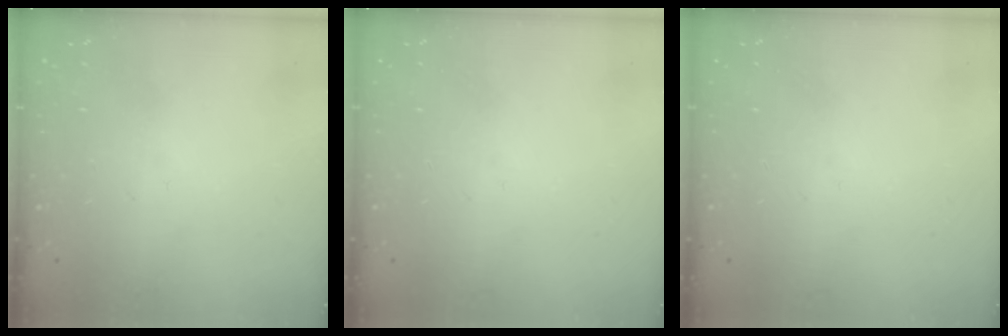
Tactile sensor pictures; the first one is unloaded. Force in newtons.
{"total": 0.0}
{"total": 0.0}